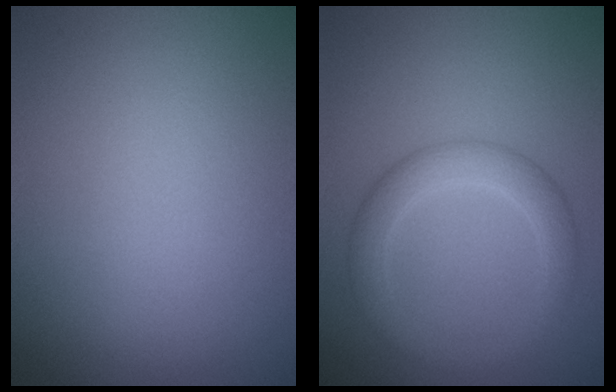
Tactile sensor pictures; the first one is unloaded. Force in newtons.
{"total": 3.5, "press": 3.5, "slide": 0.1}